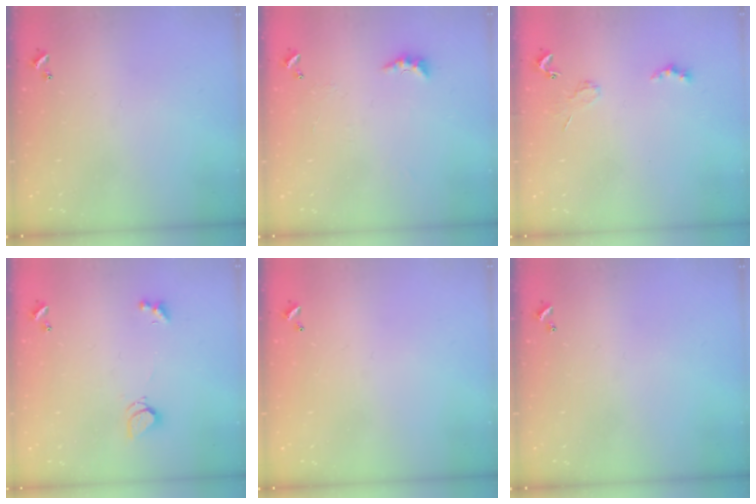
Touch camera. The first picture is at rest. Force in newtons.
{"total": 3.0, "press": 2.9, "slide": 0.7}
{"total": 2.0, "press": 1.9, "slide": 0.4}
{"total": 2.5, "press": 2.5, "slide": 0.6}
{"total": 2.8, "press": 2.8, "slide": 0.1}
{"total": 0.0}